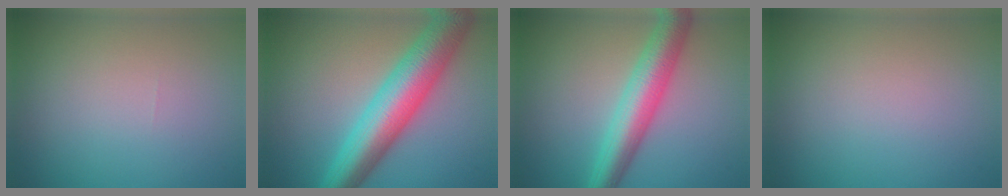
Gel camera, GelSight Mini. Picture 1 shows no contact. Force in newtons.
{"total": 9.2, "press": 9.2, "slide": 0.0}
{"total": 6.2, "press": 6.2, "slide": 0.3}
{"total": 0.0}